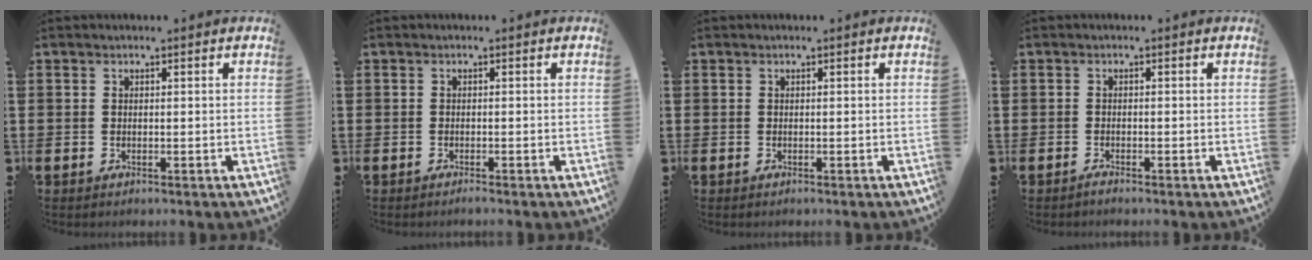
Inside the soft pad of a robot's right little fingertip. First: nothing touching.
{"total": 0.5, "force": [-0.4, 0.0, 0.3], "torque": [-0.006, -0.003, -0.008]}
{"total": 0.0}
{"total": 0.6, "force": [-0.6, 0.0, 0.3], "torque": [-0.005, -0.004, -0.011]}